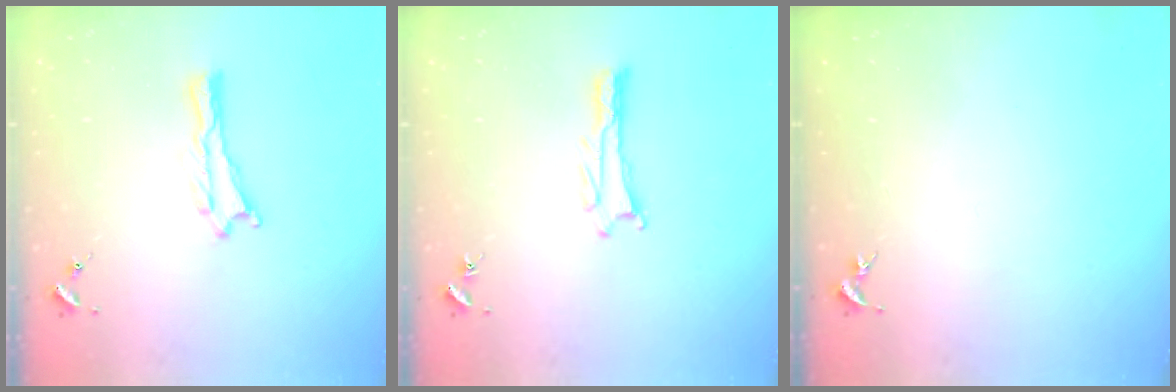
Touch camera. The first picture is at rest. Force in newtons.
{"total": 0.8, "press": 0.7, "slide": 0.1}
{"total": 0.0}